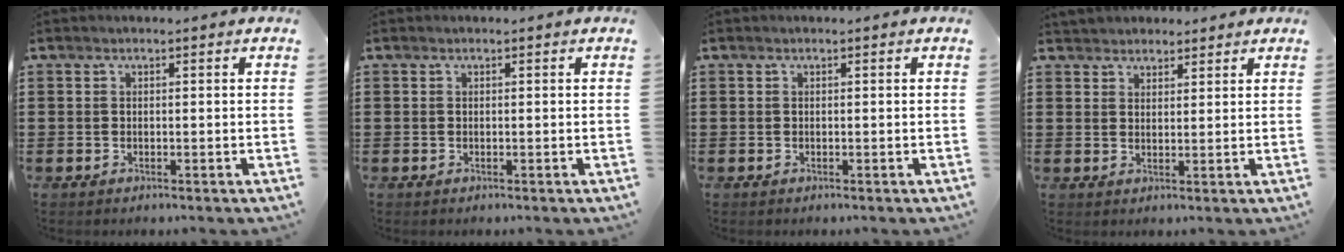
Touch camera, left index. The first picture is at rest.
{"total": 0.0}
{"total": 0.0}
{"total": 2.5, "force": [2.3, 0.9, -0.3], "torque": [-0.001, 0.003, 0.045]}